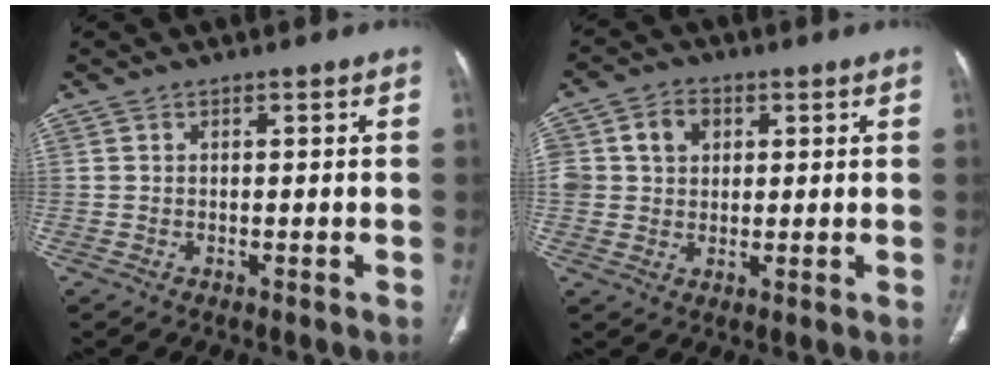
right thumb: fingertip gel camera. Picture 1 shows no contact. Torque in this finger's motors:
{"motor_torque": [1.14, 0.94, 0.53, 0.31, 0.05]}